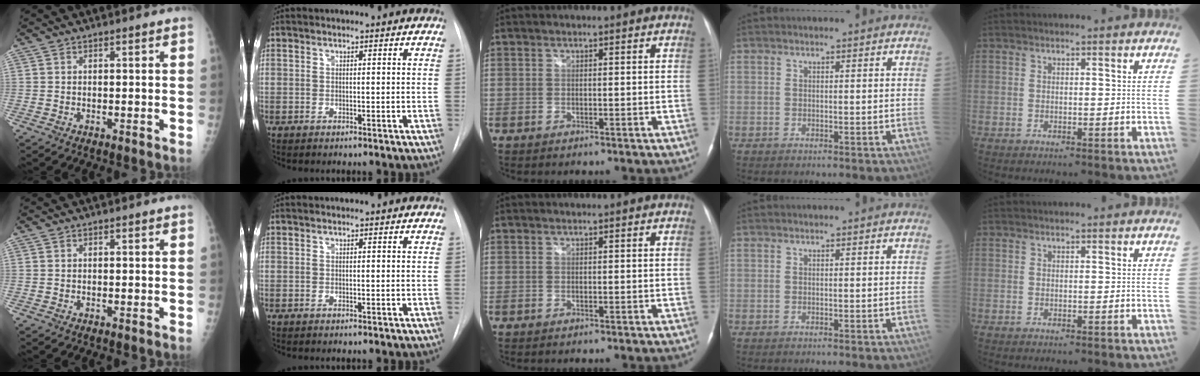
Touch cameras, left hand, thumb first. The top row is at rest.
{}